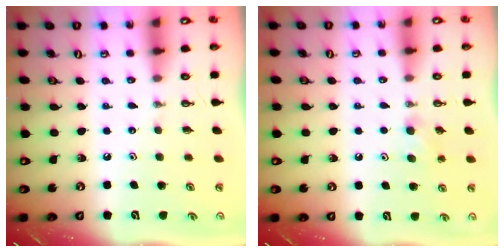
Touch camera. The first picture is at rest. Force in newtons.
{"total": 6.9, "press": 1.9, "slide": 6.7}